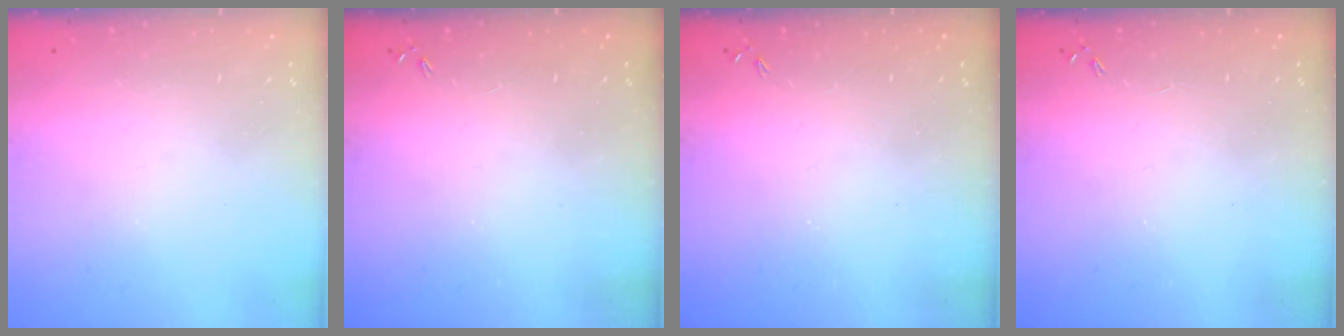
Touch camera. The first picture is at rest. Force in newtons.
{"total": 0.0}
{"total": 0.0}
{"total": 0.0}